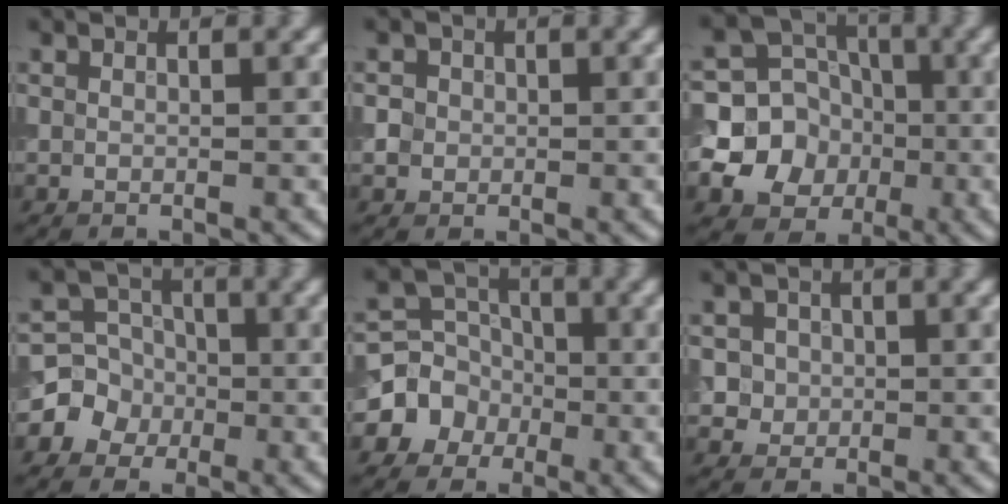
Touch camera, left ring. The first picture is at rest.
{"total": 1.8, "force": [0.2, 1.8, 0.5], "torque": [0.009, 0.005, 0.005]}
{"total": 9.5, "force": [-1.7, 8.8, 3.2], "torque": [-0.052, 0.008, -0.058]}
{"total": 3.7, "force": [-1.0, 3.5, 0.8], "torque": [0.009, 0.008, -0.032]}
{"total": 4.6, "force": [-1.4, 4.2, 1.3], "torque": [0.004, 0.010, -0.048]}
{"total": 3.0, "force": [0.4, 2.8, 1.0], "torque": [-0.001, 0.003, 0.005]}